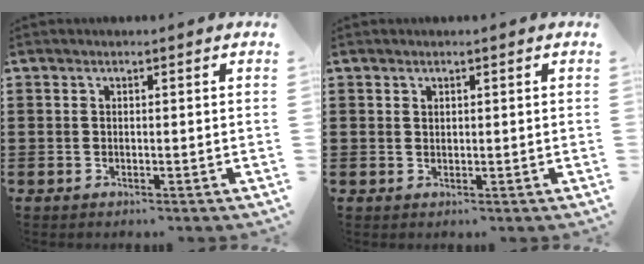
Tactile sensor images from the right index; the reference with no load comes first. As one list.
[{"total": 0.7, "force": [0.5, 0.4, 0.1], "torque": [-0.004, 0.000, 0.011]}]